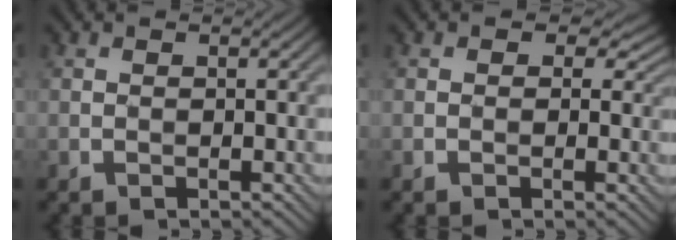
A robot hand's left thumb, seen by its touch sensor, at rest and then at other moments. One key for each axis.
{"total": 3.7, "fx": 1.2, "fy": 2.7, "fz": 2.2, "tx": -0.031, "ty": -0.006, "tz": 0.007}